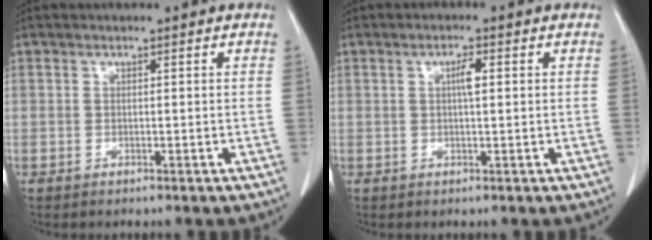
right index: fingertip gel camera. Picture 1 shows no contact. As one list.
[{"total": 2.2, "force": [0.4, 0.3, 2.1], "torque": [-0.040, 0.003, 0.008]}]